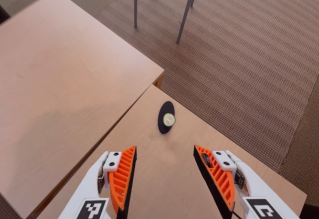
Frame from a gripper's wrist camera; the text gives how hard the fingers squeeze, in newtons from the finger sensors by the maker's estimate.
{"total": 0.5, "left": 0.5, "right": 0.5}